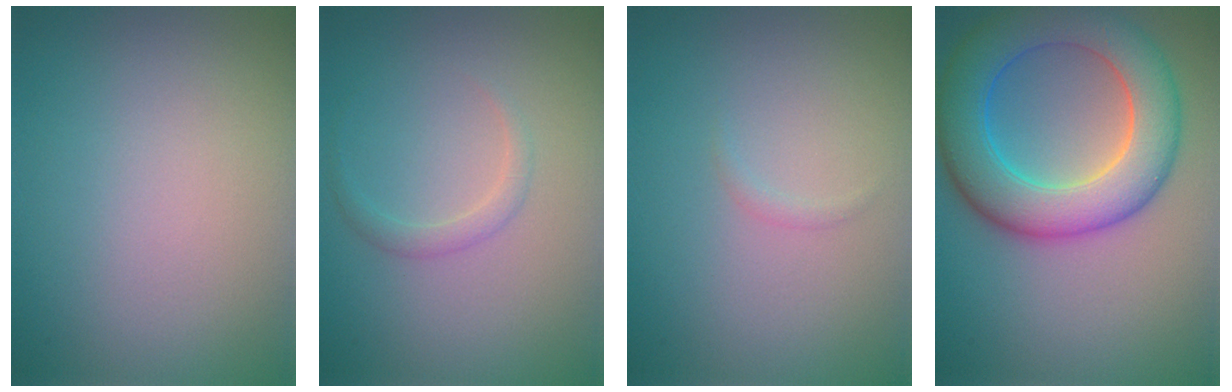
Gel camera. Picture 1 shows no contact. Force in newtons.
{"total": 1.2, "press": 1.2, "slide": 0.1}
{"total": 0.6, "press": 0.6, "slide": 0.1}
{"total": 9.1, "press": 9.1, "slide": 0.2}